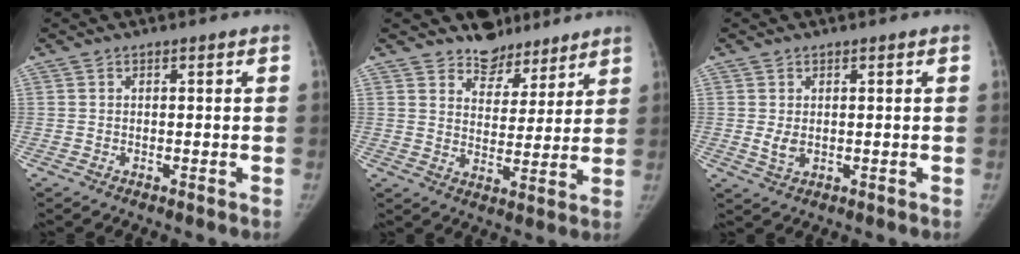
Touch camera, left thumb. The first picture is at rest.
{"total": 7.9, "force": [6.6, 4.3, 0.5], "torque": [0.028, -0.053, 0.113]}
{"total": 2.5, "force": [0.5, 1.5, 1.9], "torque": [-0.030, -0.009, 0.016]}